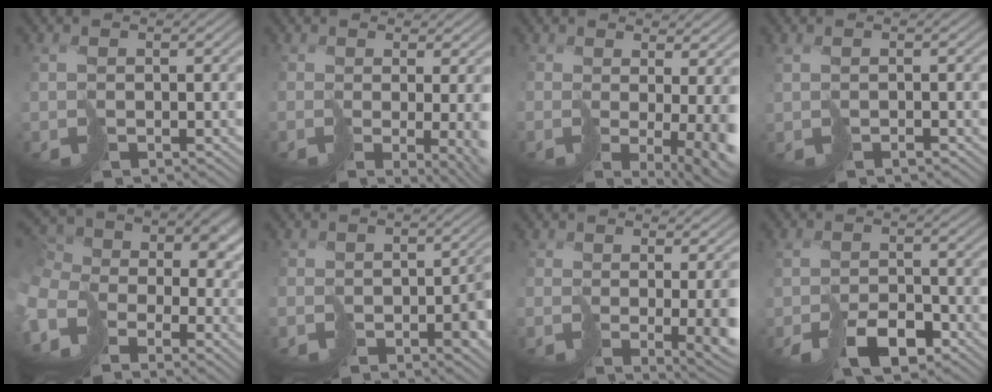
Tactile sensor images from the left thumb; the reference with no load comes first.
{"total": 5.9, "force": [-0.9, 1.4, 5.6], "torque": [-0.067, -0.026, 0.017]}
{"total": 7.6, "force": [-0.9, 2.0, 7.3], "torque": [-0.103, -0.034, 0.019]}
{"total": 0.6, "force": [-0.4, 0.0, 0.5], "torque": [-0.013, -0.002, -0.004]}
{"total": 10.4, "force": [-4.7, 7.0, 6.0], "torque": [-0.163, -0.034, -0.083]}
{"total": 4.3, "force": [-2.9, 1.6, 2.7], "torque": [-0.020, -0.006, -0.046]}
{"total": 5.9, "force": [-0.7, 1.2, 5.7], "torque": [-0.063, -0.025, 0.018]}
{"total": 4.1, "force": [-2.6, 1.8, 2.6], "torque": [-0.038, -0.003, -0.036]}